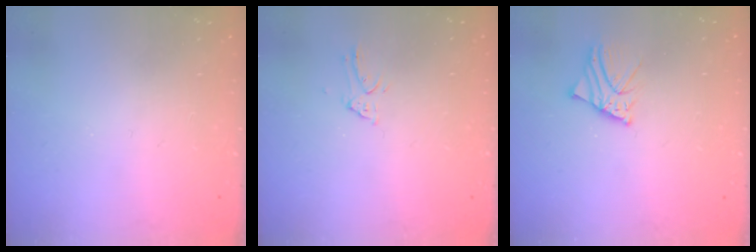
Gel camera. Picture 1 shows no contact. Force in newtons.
{"total": 3.0, "press": 3.0, "slide": 0.1}
{"total": 2.7, "press": 2.7, "slide": 0.4}